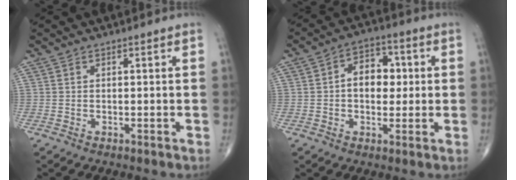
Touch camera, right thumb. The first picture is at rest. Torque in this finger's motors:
{"motor_torque": [-0.28, 0.38, 0.23, 0.12, 0.12]}